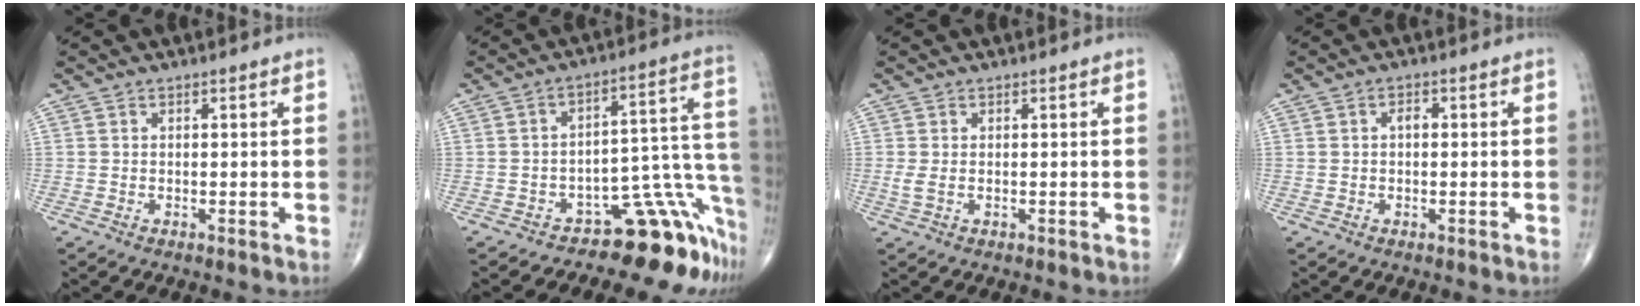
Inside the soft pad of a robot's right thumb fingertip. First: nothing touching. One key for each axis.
{"total": 11.6, "fx": -9.5, "fy": 3.9, "fz": 5.4, "tx": 0.013, "ty": 0.147, "tz": -0.137}
{"total": 1.5, "fx": -0.1, "fy": 0.8, "fz": 1.3, "tx": -0.038, "ty": -0.002, "tz": 0.000}
{"total": 1.5, "fx": 0.1, "fy": 1.0, "fz": 1.1, "tx": -0.015, "ty": 0.003, "tz": -0.002}